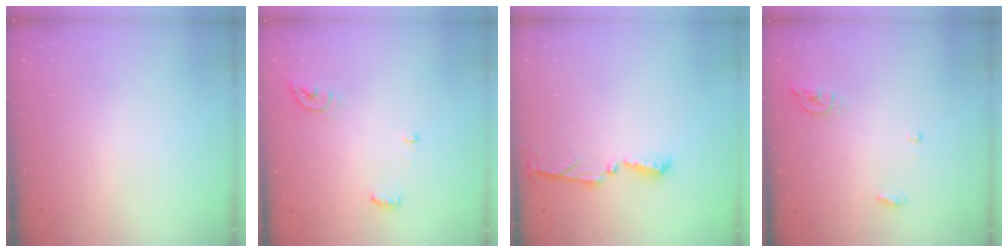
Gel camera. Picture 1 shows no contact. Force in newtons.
{"total": 5.5, "press": 5.5, "slide": 0.5}
{"total": 4.0, "press": 4.0, "slide": 0.5}
{"total": 4.5, "press": 4.3, "slide": 1.2}